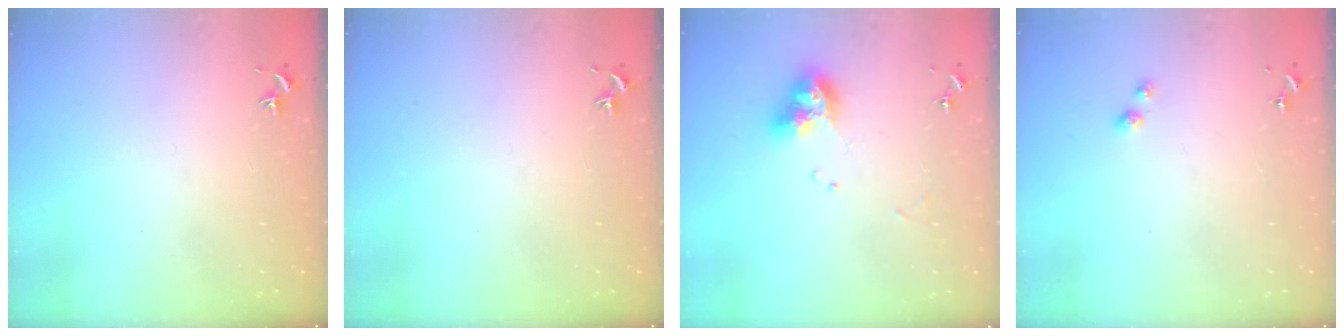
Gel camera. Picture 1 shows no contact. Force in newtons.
{"total": 0.0}
{"total": 9.7, "press": 9.7, "slide": 0.9}
{"total": 2.6, "press": 2.6, "slide": 0.6}